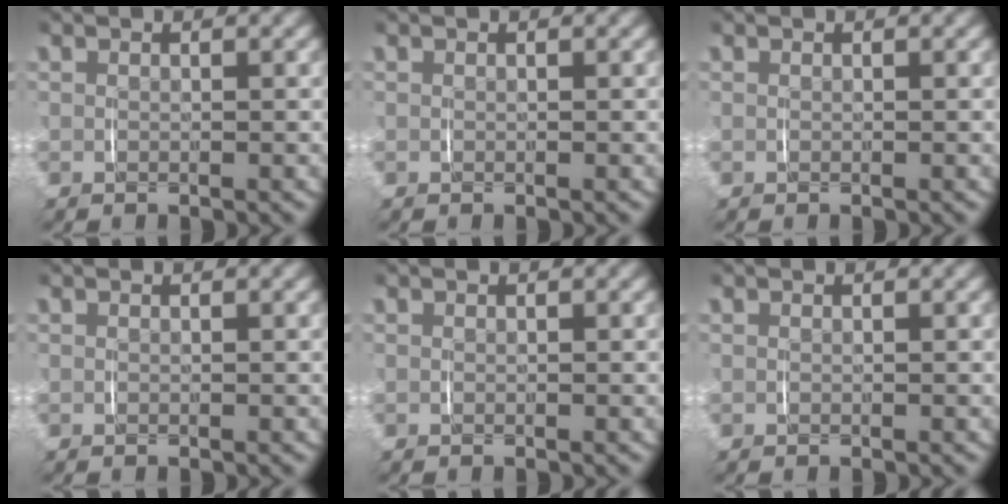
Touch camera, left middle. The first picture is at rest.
{"total": 0.0}
{"total": 0.0}
{"total": 0.0}
{"total": 0.0}
{"total": 0.0}